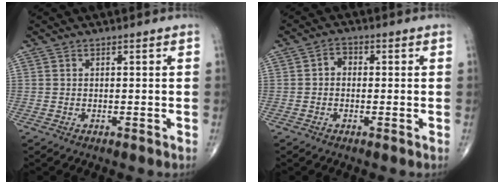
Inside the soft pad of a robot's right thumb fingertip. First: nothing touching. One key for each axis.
{"total": 2.5, "fx": -0.1, "fy": 2.0, "fz": 1.5, "tx": -0.010, "ty": 0.014, "tz": -0.011}